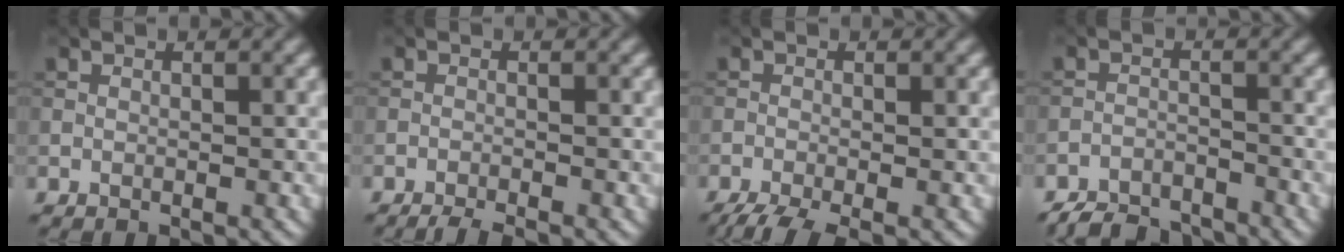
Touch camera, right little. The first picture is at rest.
{"total": 2.1, "force": [-1.8, 0.2, 1.0], "torque": [-0.019, -0.001, -0.036]}
{"total": 4.0, "force": [-3.0, 0.8, 2.6], "torque": [-0.045, -0.012, -0.060]}
{"total": 4.3, "force": [-4.1, 1.1, 0.8], "torque": [-0.010, -0.004, -0.078]}